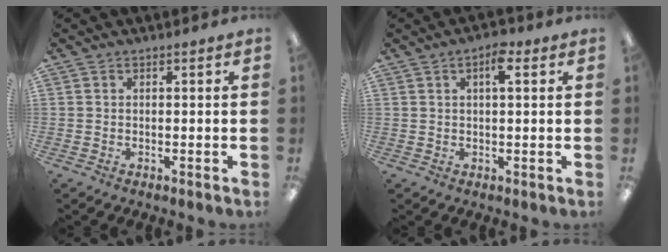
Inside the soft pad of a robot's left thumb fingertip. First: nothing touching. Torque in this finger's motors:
{"motor_torque": [-0.04, 0.11, 0.21, 0.16, 0.00]}